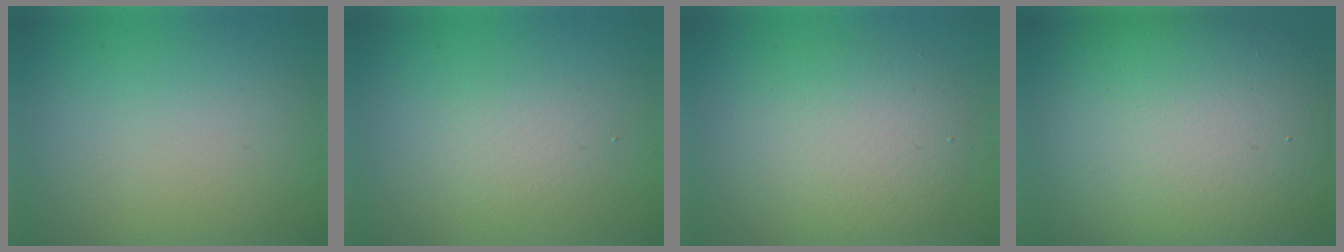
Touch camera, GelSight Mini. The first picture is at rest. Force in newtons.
{"total": 1.9, "press": 1.8, "slide": 0.2}
{"total": 4.7, "press": 4.6, "slide": 0.5}
{"total": 15.0, "press": 15.0, "slide": 0.4}